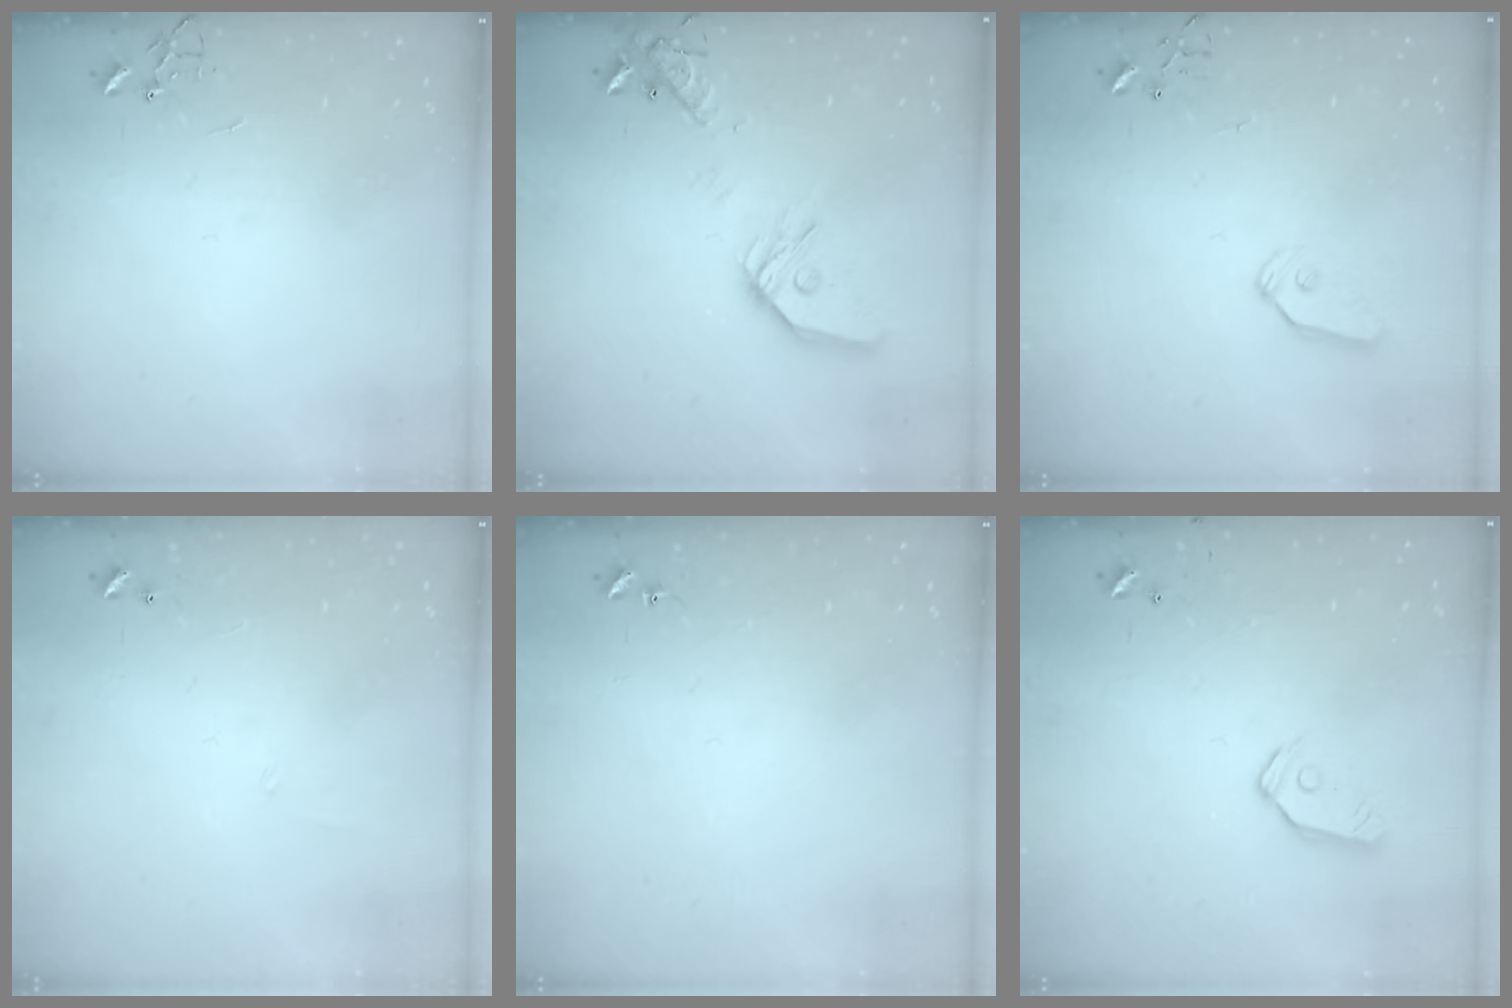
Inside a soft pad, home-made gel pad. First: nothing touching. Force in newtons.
{"total": 17.0, "press": 16.8, "slide": 2.6}
{"total": 7.2, "press": 7.2, "slide": 0.4}
{"total": 5.6, "press": 5.6, "slide": 0.4}
{"total": 6.8, "press": 6.7, "slide": 0.5}
{"total": 9.2, "press": 9.2, "slide": 1.0}